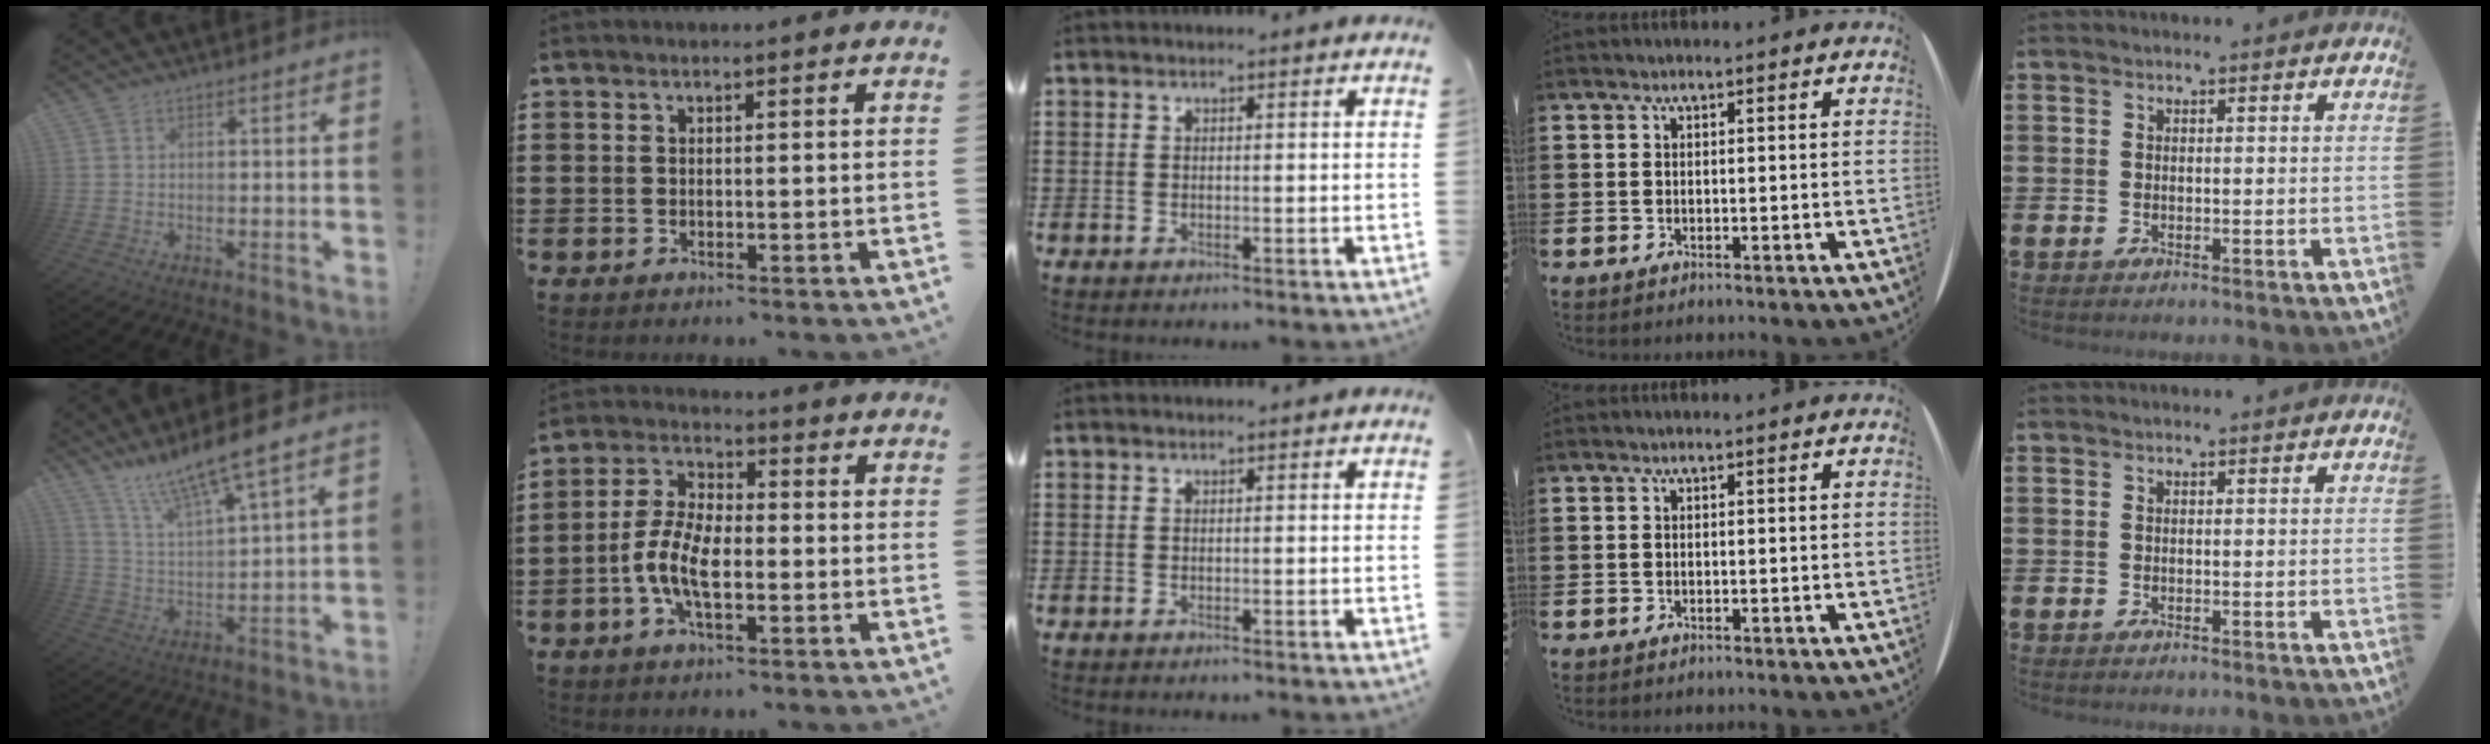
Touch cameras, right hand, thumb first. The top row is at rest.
{"thumb": {"total": 11.6, "force": [10.0, 0.3, 5.8], "torque": [-0.128, -0.067, 0.169]}, "index": {"total": 7.5, "force": [-2.3, 3.4, 6.2], "torque": [-0.152, -0.006, -0.051]}}